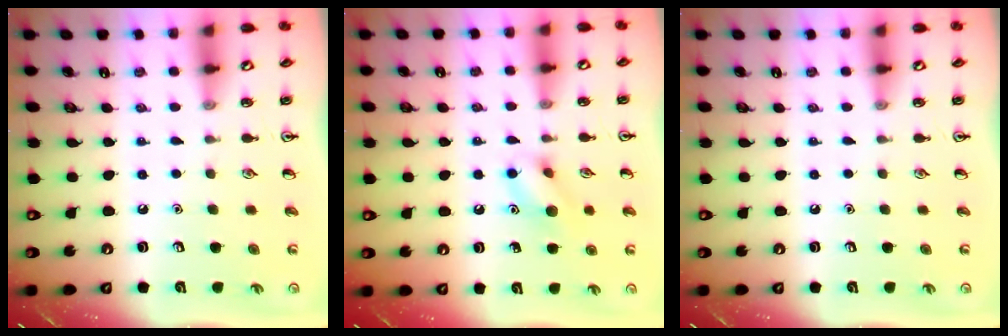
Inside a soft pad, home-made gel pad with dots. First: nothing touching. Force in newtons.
{"total": 9.6, "press": 9.6, "slide": 0.7}
{"total": 0.0}